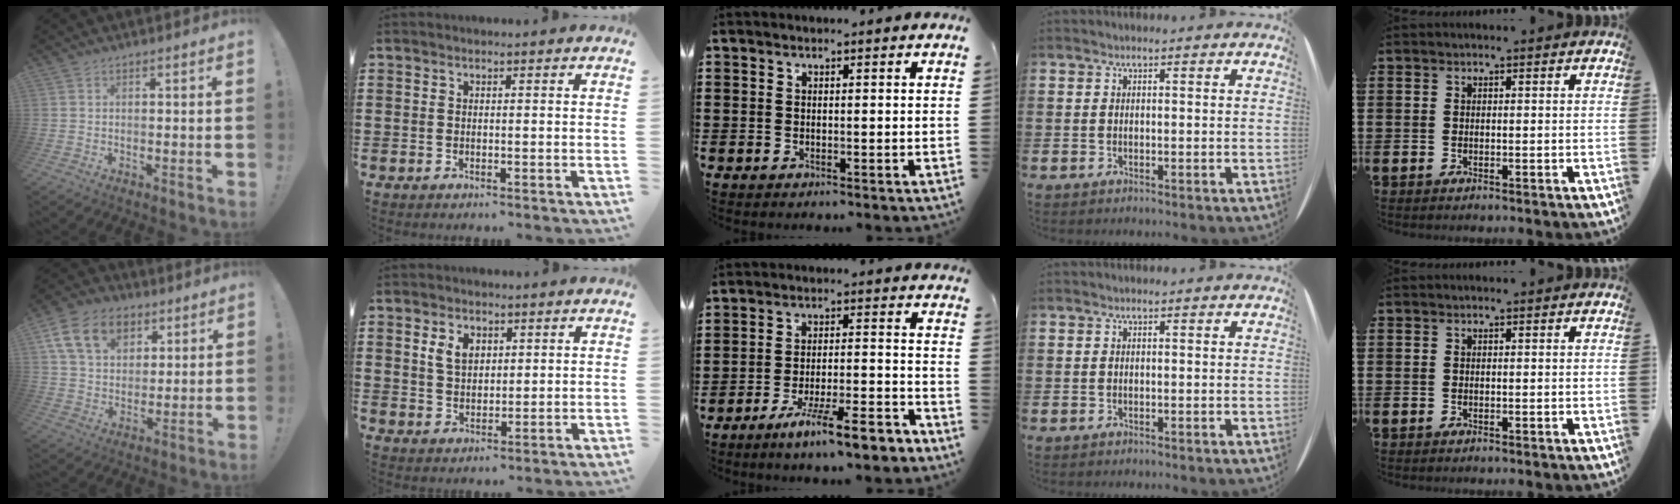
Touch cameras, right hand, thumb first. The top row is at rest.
{"thumb": {"total": 16.7, "force": [7.4, 11.8, 9.2], "torque": [-0.139, -0.028, 0.142]}, "index": {"total": 3.9, "force": [1.6, 2.6, 2.4], "torque": [-0.056, 0.010, 0.028]}, "middle": {"total": 8.6, "force": [-7.1, 0.4, 4.9], "torque": [-0.077, 0.003, -0.128]}}